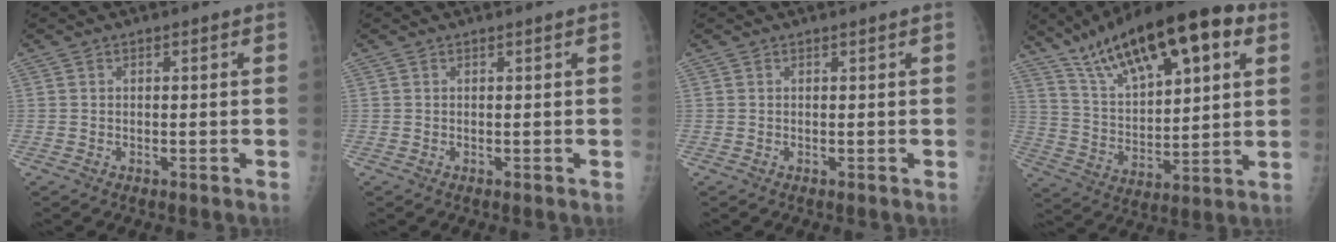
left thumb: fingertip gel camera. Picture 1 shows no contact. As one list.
[{"total": 0.0}, {"total": 0.0}, {"total": 23.3, "force": [12.6, 8.5, 17.7], "torque": [-0.263, -0.026, 0.220]}]